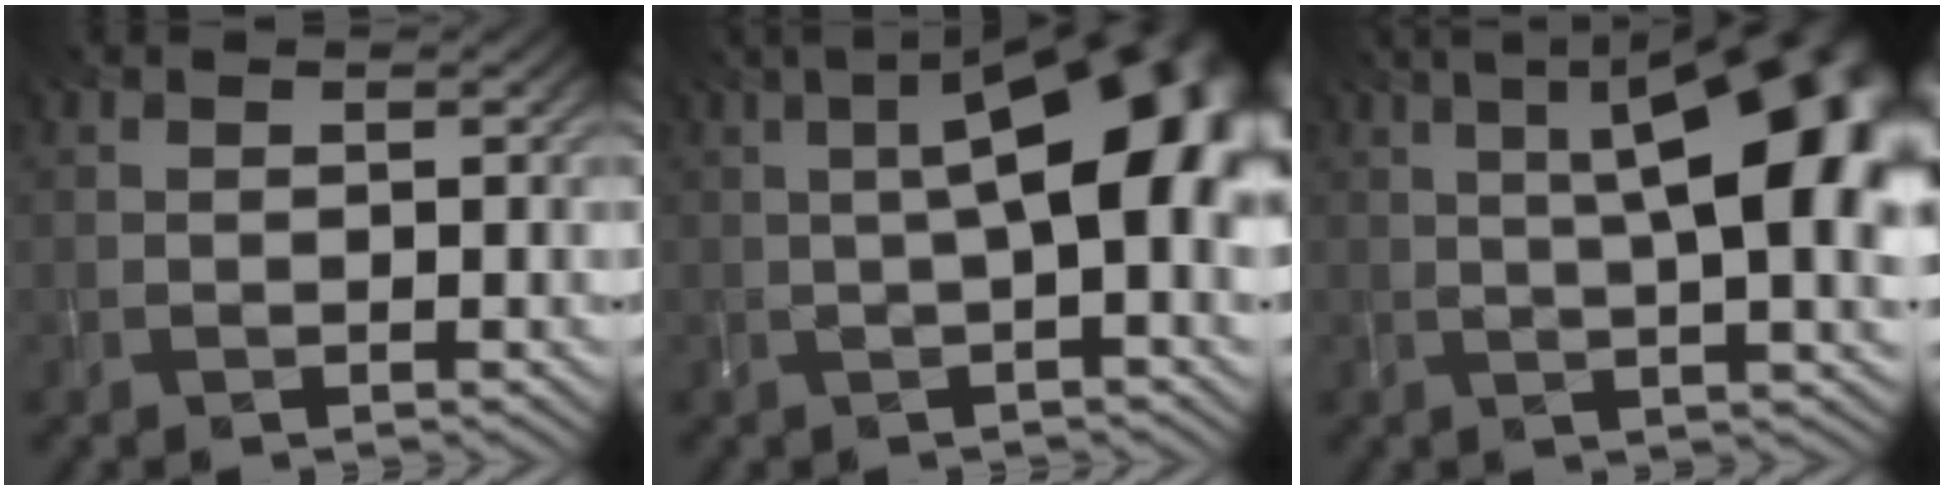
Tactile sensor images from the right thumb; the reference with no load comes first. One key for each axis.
{"total": 11.3, "fx": 1.1, "fy": 3.8, "fz": 10.7, "tx": -0.144, "ty": 0.017, "tz": 0.012}
{"total": 15.7, "fx": 3.1, "fy": 5.2, "fz": 14.5, "tx": -0.165, "ty": 0.036, "tz": 0.038}